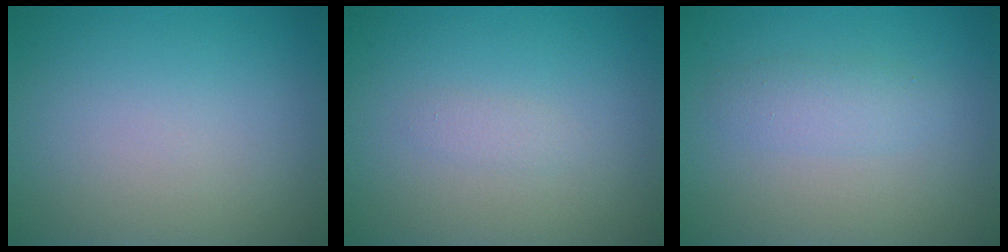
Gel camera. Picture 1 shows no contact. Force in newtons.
{"total": 0.8, "press": 0.8, "slide": 0.0}
{"total": 1.9, "press": 1.9, "slide": 0.0}